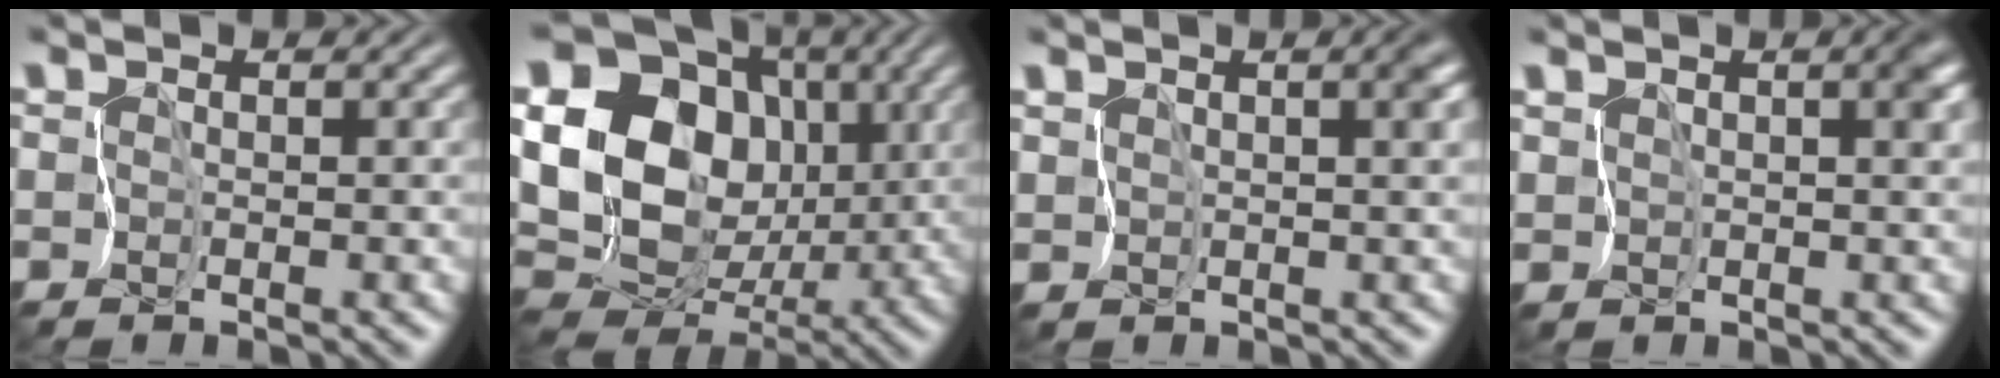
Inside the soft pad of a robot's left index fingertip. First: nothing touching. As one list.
[{"total": 19.2, "force": [3.1, 16.3, 9.7], "torque": [-0.197, 0.030, 0.034]}, {"total": 3.4, "force": [1.2, 1.3, 2.9], "torque": [-0.036, 0.006, 0.020]}, {"total": 2.9, "force": [1.0, 1.2, 2.4], "torque": [-0.033, 0.002, 0.019]}]